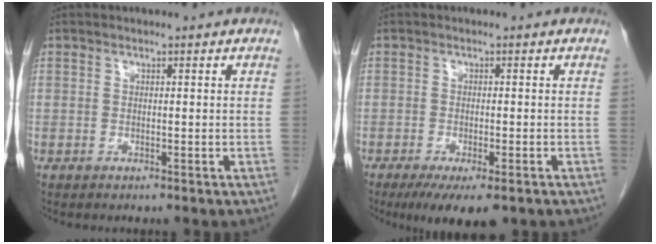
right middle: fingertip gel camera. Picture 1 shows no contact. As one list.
[{"total": 7.0, "force": [-4.6, 2.0, 4.9], "torque": [-0.069, -0.016, -0.069]}]